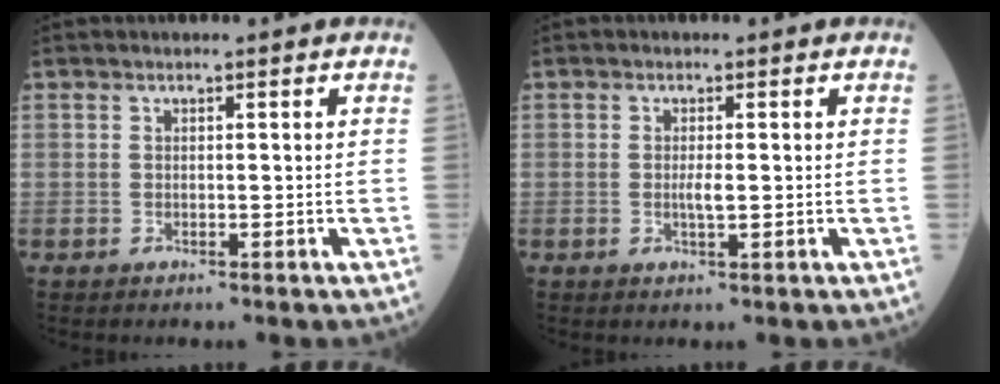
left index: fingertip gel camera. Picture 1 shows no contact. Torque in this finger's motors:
{"motor_torque": [0.39, 0.14, 0.00, 0.02]}